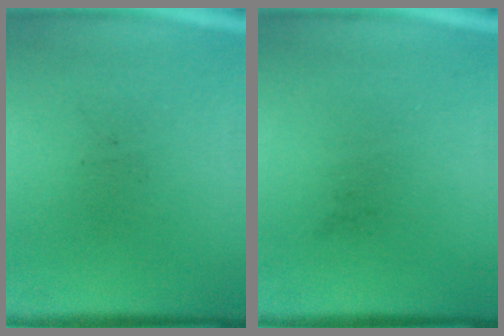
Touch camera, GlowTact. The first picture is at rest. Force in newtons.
{"total": 0.0}